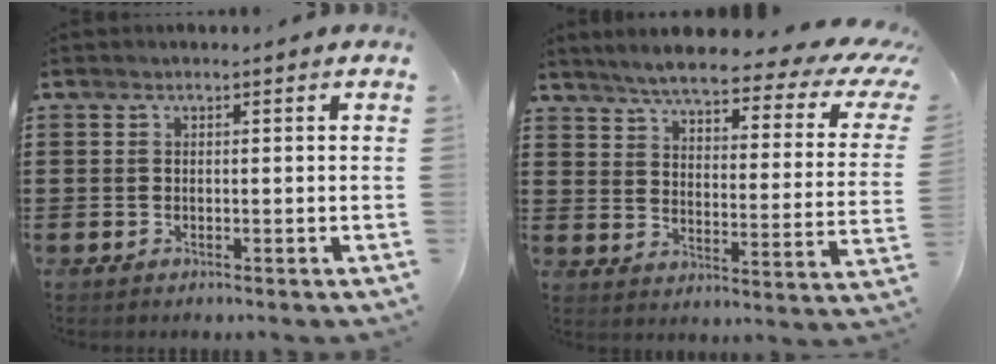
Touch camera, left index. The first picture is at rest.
{"total": 6.1, "force": [4.8, 0.7, 3.7], "torque": [-0.086, -0.033, 0.077]}